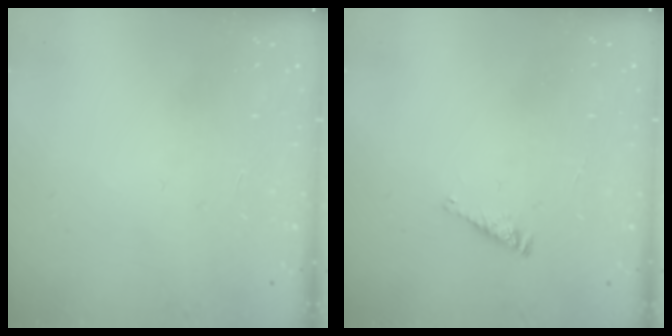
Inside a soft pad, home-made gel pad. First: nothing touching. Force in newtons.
{"total": 2.5, "press": 2.4, "slide": 0.4}